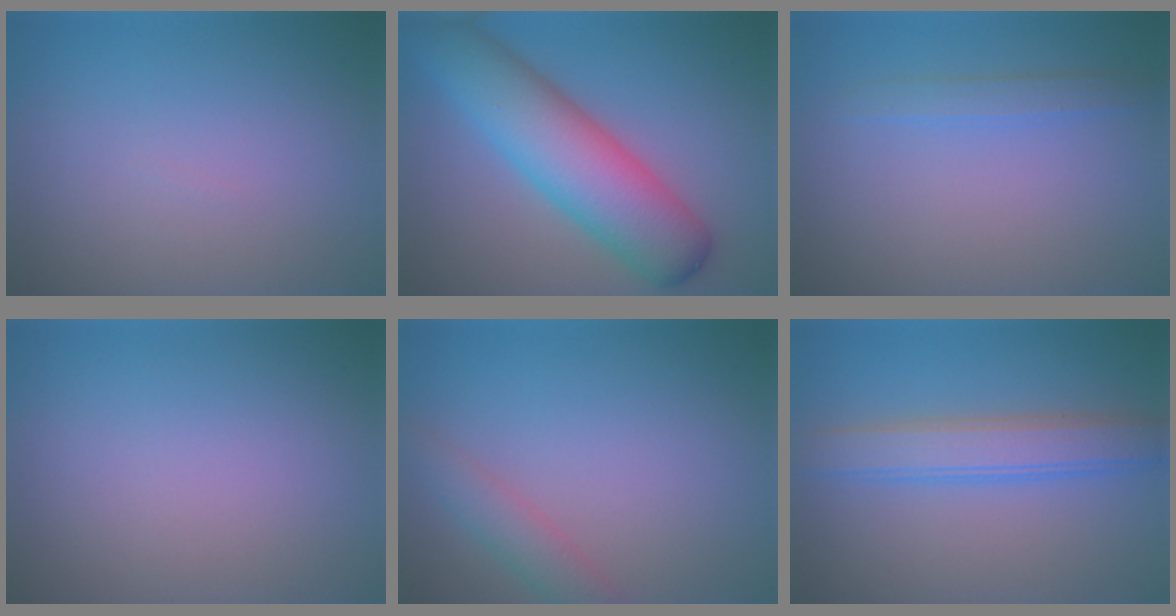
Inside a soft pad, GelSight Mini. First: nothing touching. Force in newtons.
{"total": 9.5, "press": 9.5, "slide": 0.2}
{"total": 1.5, "press": 1.5, "slide": 0.2}
{"total": 0.0}
{"total": 2.5, "press": 2.5, "slide": 0.1}
{"total": 3.9, "press": 3.9, "slide": 0.1}